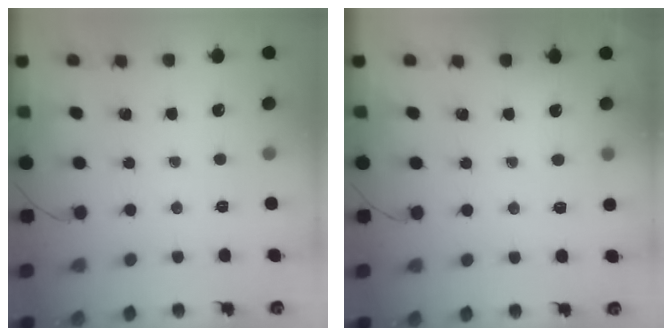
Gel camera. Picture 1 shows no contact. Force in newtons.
{"total": 6.2, "press": 6.0, "slide": 1.7}